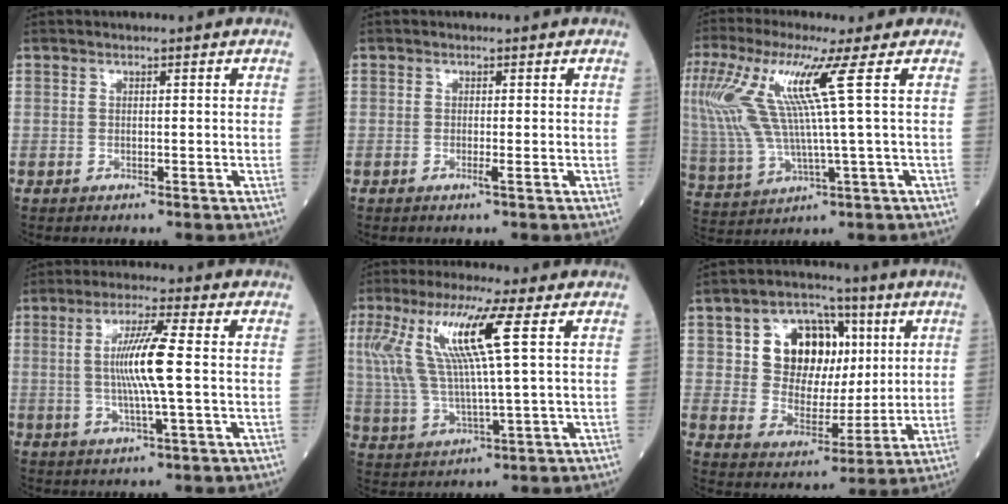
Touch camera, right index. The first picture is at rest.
{"total": 0.8, "force": [-0.1, -0.3, 0.7], "torque": [-0.014, 0.000, -0.003]}
{"total": 14.4, "force": [4.8, -0.2, 13.5], "torque": [-0.308, 0.013, 0.095]}
{"total": 8.7, "force": [0.3, -0.4, 8.6], "torque": [-0.167, -0.002, 0.003]}
{"total": 13.2, "force": [4.2, 0.4, 12.5], "torque": [-0.280, 0.014, 0.081]}
{"total": 13.0, "force": [4.0, 9.1, 8.3], "torque": [-0.145, 0.031, 0.075]}